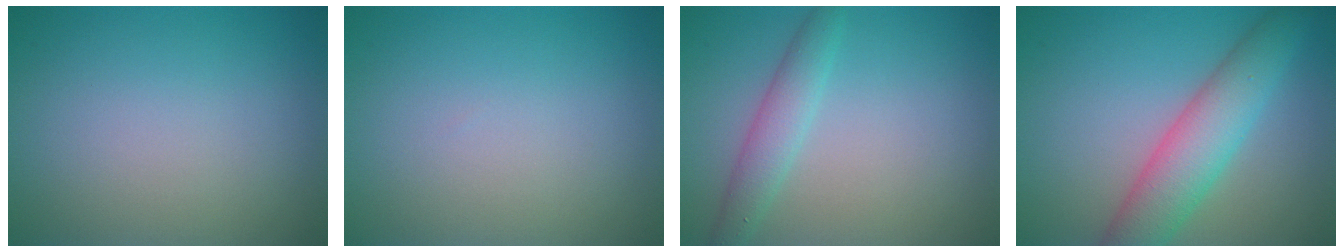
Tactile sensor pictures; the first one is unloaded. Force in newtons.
{"total": 0.0}
{"total": 2.5, "press": 2.5, "slide": 0.0}
{"total": 5.9, "press": 5.9, "slide": 0.3}